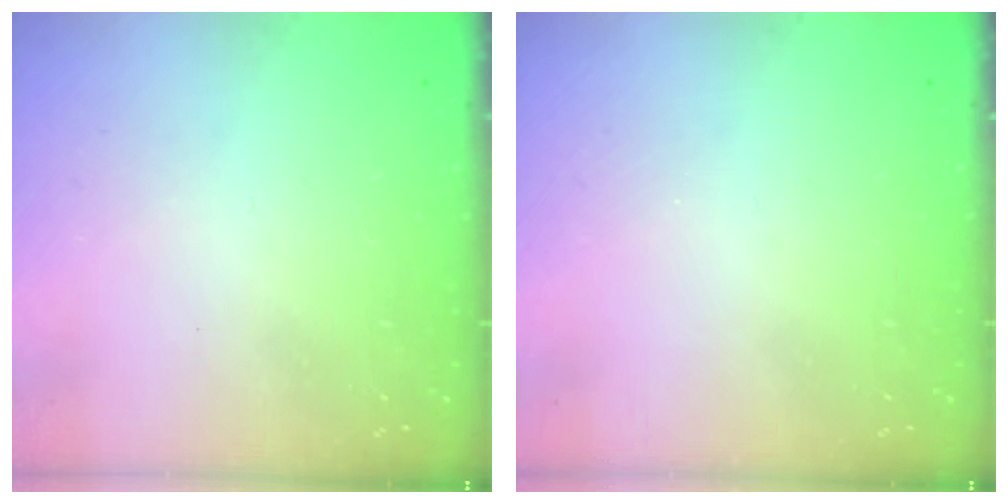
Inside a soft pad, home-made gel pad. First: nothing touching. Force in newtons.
{"total": 0.0}